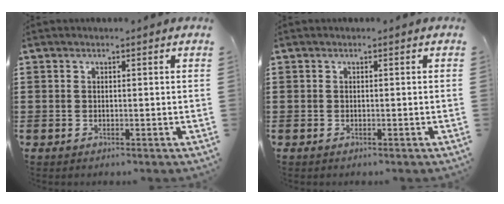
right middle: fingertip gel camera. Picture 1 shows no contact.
{"total": 0.0}